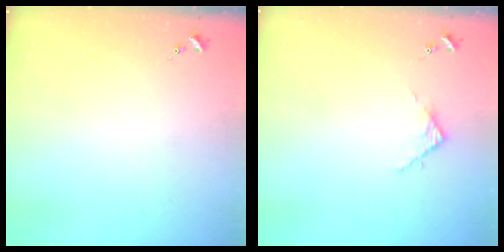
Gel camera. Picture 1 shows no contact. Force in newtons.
{"total": 2.8, "press": 2.8, "slide": 0.4}